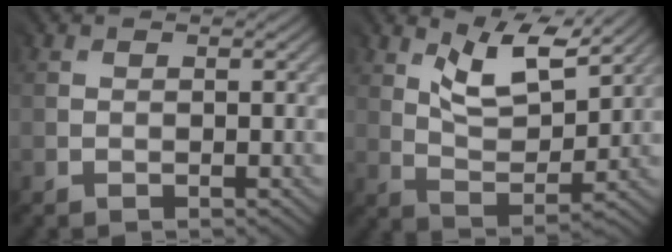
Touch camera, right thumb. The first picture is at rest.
{"total": 7.7, "force": [6.0, 2.4, 4.3], "torque": [-0.080, -0.006, 0.112]}